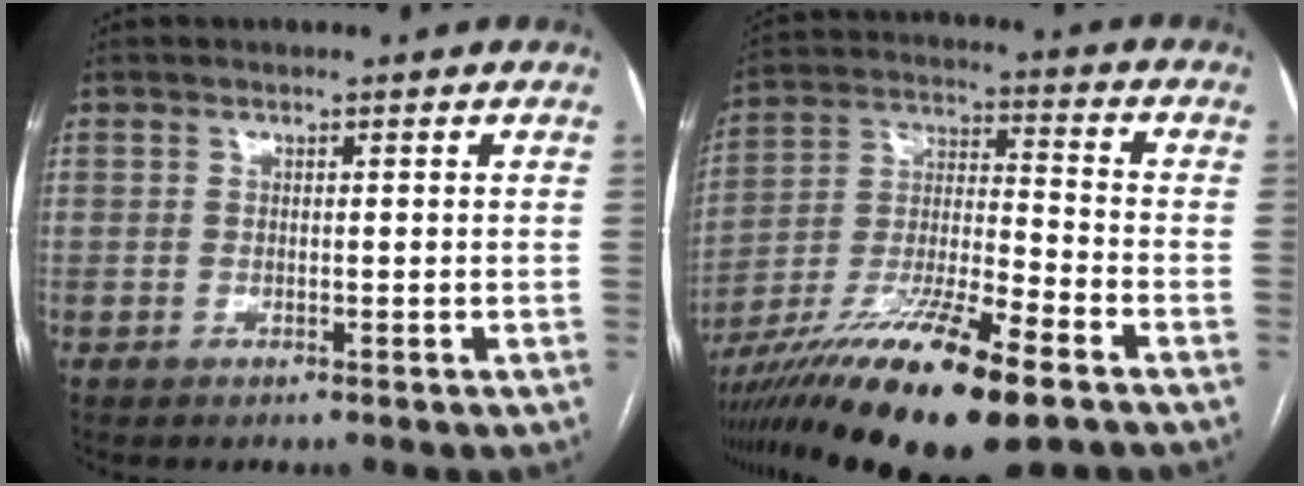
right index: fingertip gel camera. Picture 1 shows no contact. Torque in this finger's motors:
{"motor_torque": [1.13, -1.01, 1.05, 0.21]}